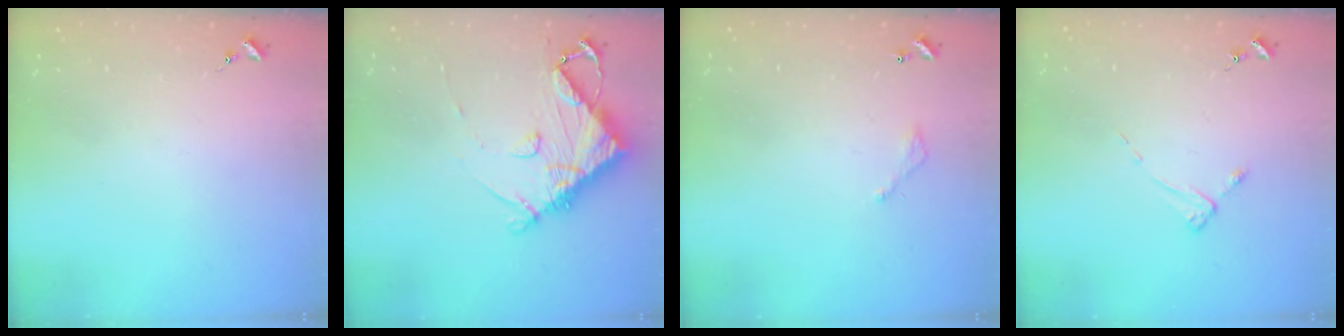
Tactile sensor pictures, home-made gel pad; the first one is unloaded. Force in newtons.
{"total": 11.0, "press": 10.9, "slide": 1.4}
{"total": 3.8, "press": 3.8, "slide": 0.2}
{"total": 2.2, "press": 2.2, "slide": 0.4}